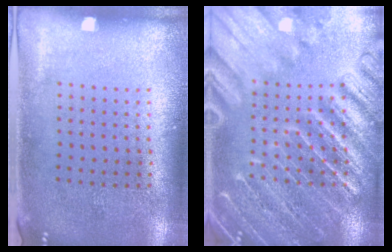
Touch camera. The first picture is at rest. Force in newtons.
{"total": 6.0, "press": 6.0, "slide": 0.9}